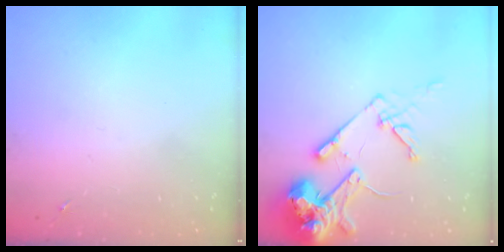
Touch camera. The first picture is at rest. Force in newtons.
{"total": 16.6, "press": 16.5, "slide": 2.3}